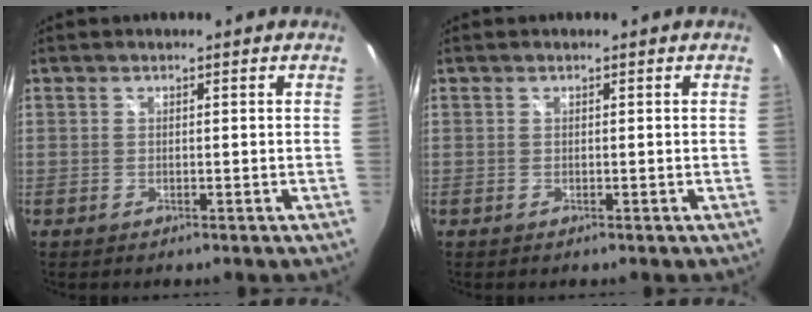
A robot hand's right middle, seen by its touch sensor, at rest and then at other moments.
{"total": 0.0}